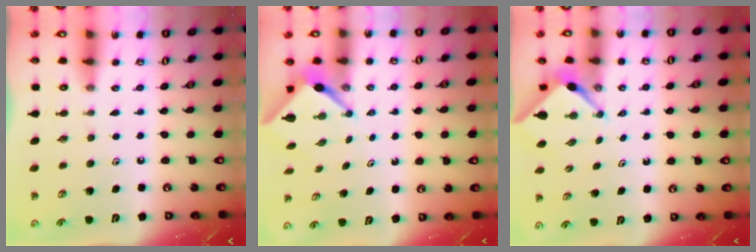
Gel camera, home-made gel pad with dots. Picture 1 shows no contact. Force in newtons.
{"total": 3.5, "press": 3.5, "slide": 0.1}
{"total": 3.3, "press": 3.3, "slide": 0.3}